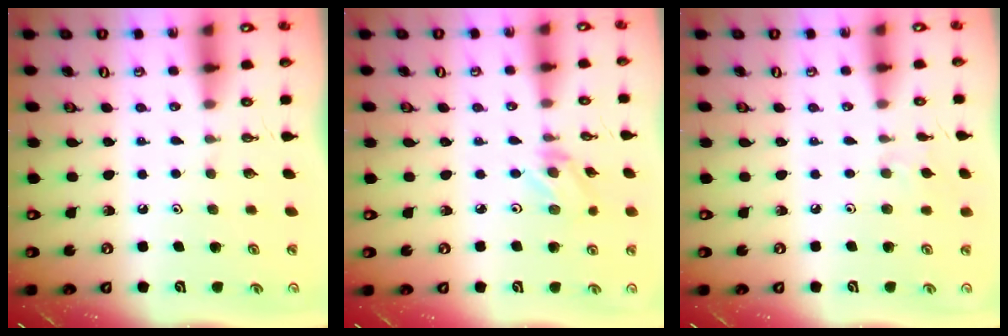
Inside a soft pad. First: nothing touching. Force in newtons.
{"total": 3.2, "press": 3.1, "slide": 0.4}
{"total": 2.6, "press": 2.6, "slide": 0.5}